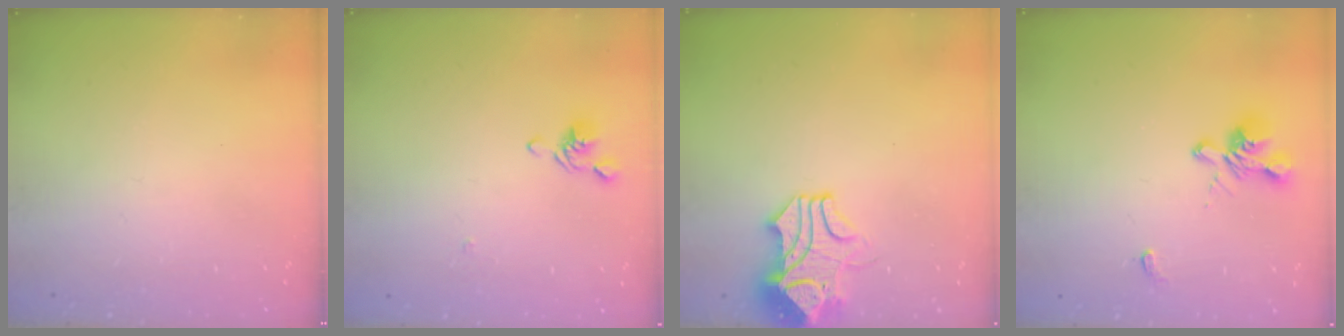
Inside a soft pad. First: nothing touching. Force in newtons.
{"total": 1.4, "press": 1.2, "slide": 0.6}
{"total": 3.8, "press": 3.6, "slide": 1.3}
{"total": 1.9, "press": 1.5, "slide": 1.1}